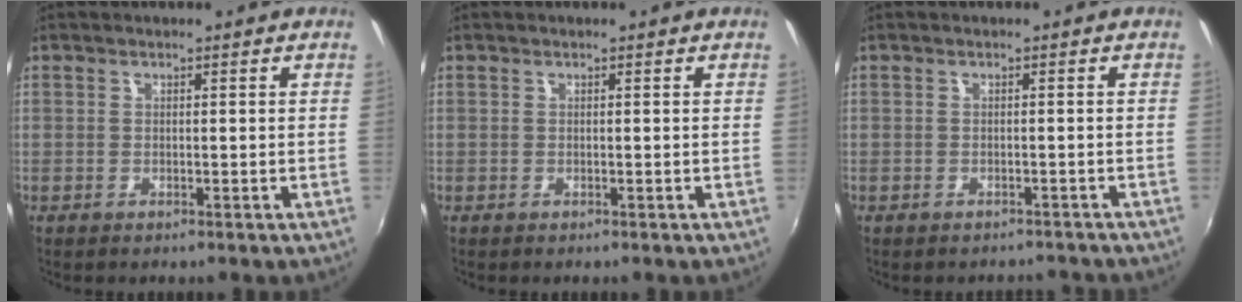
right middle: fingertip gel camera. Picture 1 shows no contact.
{"total": 0.0}
{"total": 3.8, "force": [-3.5, 1.3, 0.8], "torque": [-0.012, -0.004, -0.038]}